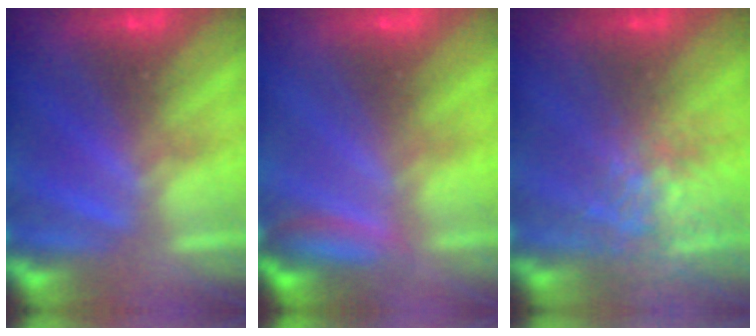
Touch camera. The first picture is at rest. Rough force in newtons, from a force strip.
{"total": 2.6}
{"total": 3.7}